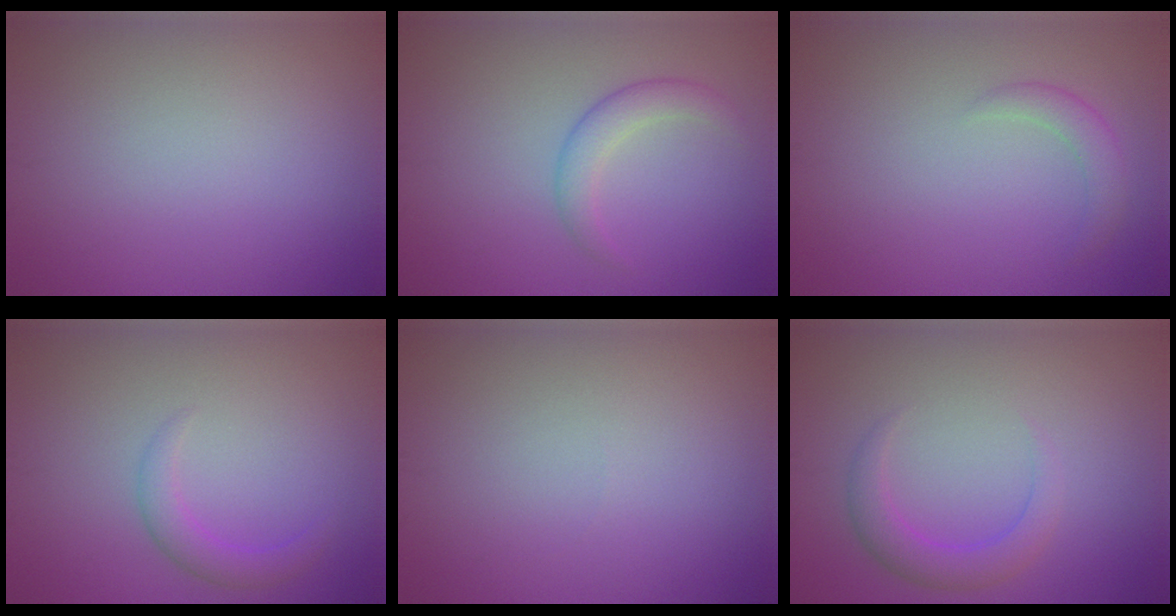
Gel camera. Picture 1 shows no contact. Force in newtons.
{"total": 2.3, "press": 2.3, "slide": 0.0}
{"total": 1.6, "press": 1.6, "slide": 0.1}
{"total": 2.0, "press": 2.0, "slide": 0.2}
{"total": 0.0}
{"total": 2.8, "press": 2.8, "slide": 0.2}